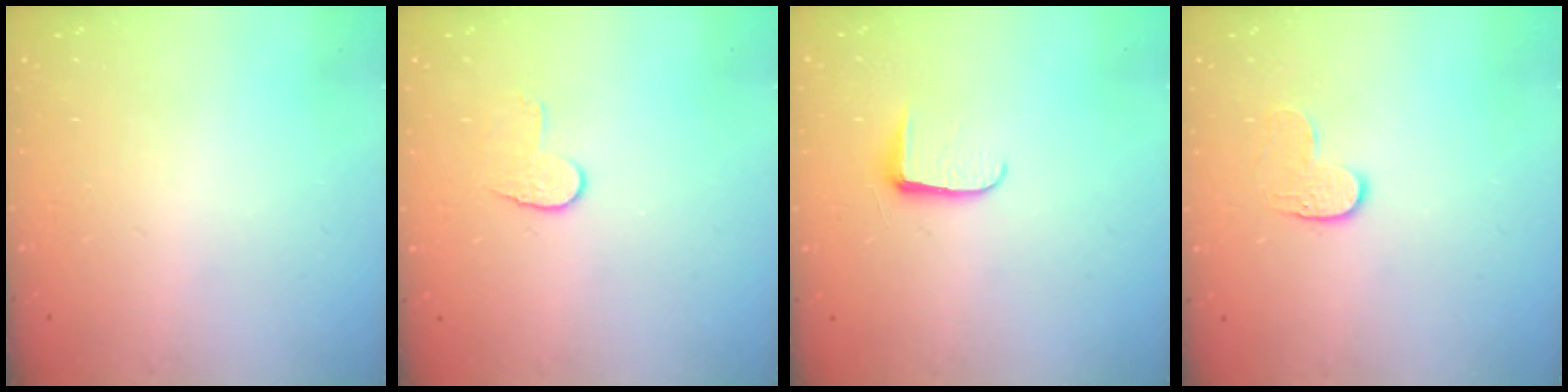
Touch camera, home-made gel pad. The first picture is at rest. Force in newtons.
{"total": 6.1, "press": 6.1, "slide": 0.5}
{"total": 5.4, "press": 5.4, "slide": 0.7}
{"total": 3.6, "press": 3.6, "slide": 0.3}